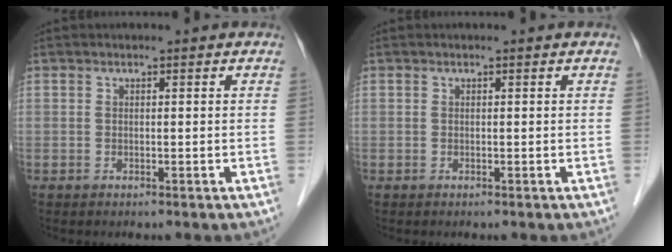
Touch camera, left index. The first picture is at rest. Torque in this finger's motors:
{"motor_torque": [-0.16, 0.04, 0.04, 0.00]}